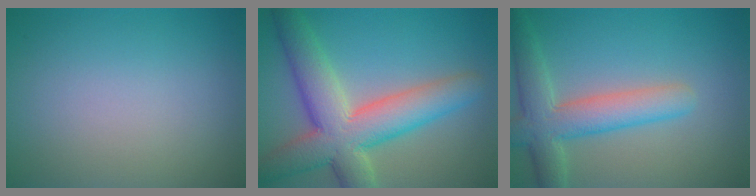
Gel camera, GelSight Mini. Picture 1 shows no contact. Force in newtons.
{"total": 9.3, "press": 9.3, "slide": 0.8}
{"total": 5.7, "press": 5.7, "slide": 0.2}